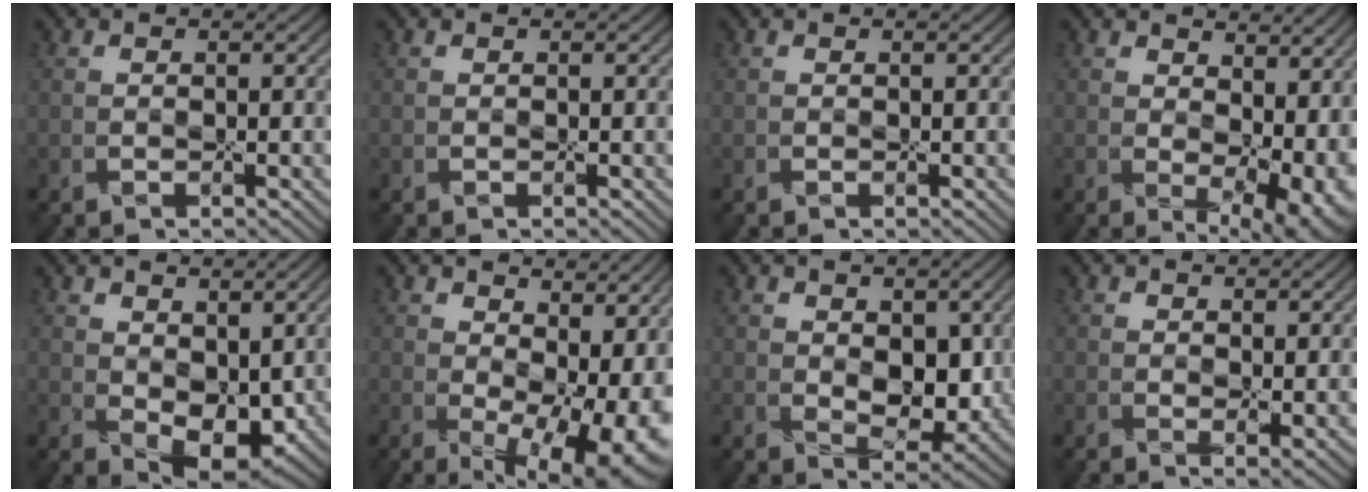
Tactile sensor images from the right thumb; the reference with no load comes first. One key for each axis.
{"total": 0.0}
{"total": 0.0}
{"total": 9.9, "fx": 1.7, "fy": 5.9, "fz": 7.8, "tx": -0.102, "ty": -0.024, "tz": 0.059}
{"total": 6.3, "fx": 1.4, "fy": 3.8, "fz": 4.8, "tx": -0.090, "ty": -0.014, "tz": 0.031}
{"total": 13.1, "fx": 1.5, "fy": 7.5, "fz": 10.6, "tx": -0.138, "ty": -0.031, "tz": 0.065}
{"total": 6.4, "fx": 0.9, "fy": 4.0, "fz": 4.9, "tx": -0.091, "ty": -0.019, "tz": 0.022}
{"total": 2.1, "fx": 1.2, "fy": 0.7, "fz": 1.5, "tx": -0.029, "ty": -0.011, "tz": 0.025}